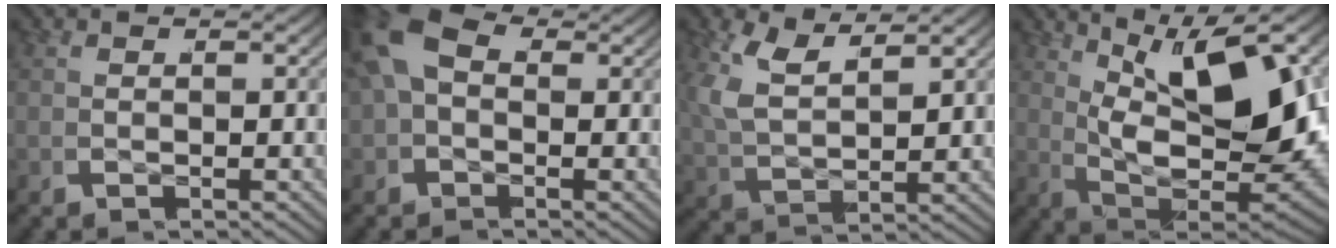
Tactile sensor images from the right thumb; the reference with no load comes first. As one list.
[{"total": 5.8, "force": [0.7, 4.4, 3.7], "torque": [-0.083, -0.004, 0.014]}, {"total": 5.6, "force": [2.3, 3.5, 3.7], "torque": [-0.110, -0.014, 0.059]}, {"total": 16.5, "force": [1.5, 8.6, 13.9], "torque": [-0.246, -0.048, 0.056]}]